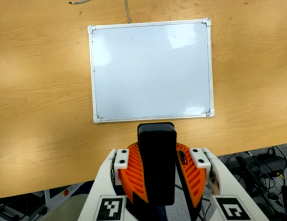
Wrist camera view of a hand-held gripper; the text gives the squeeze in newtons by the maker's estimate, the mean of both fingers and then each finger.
{"total": 10.7, "left": 10.4, "right": 11.1}